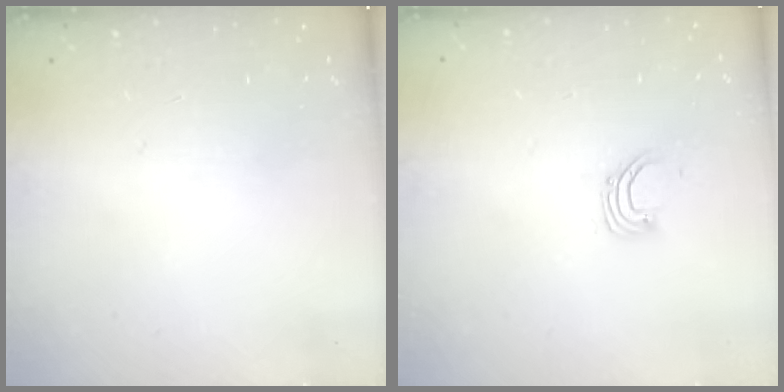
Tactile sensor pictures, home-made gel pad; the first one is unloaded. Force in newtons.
{"total": 2.7, "press": 2.7, "slide": 0.2}